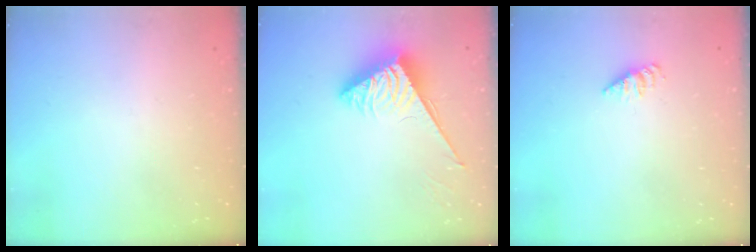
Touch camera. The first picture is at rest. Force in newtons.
{"total": 3.9, "press": 3.9, "slide": 0.4}
{"total": 2.6, "press": 2.6, "slide": 0.4}